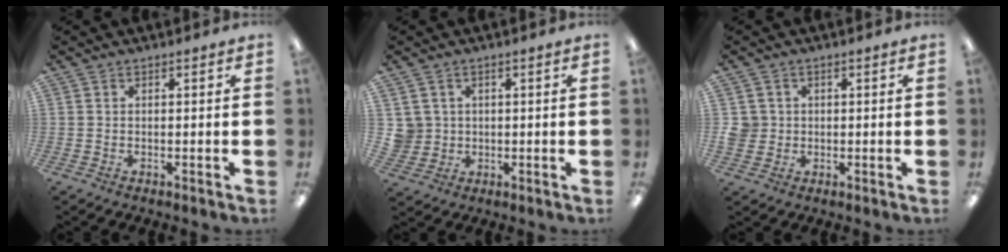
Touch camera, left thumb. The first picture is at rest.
{"total": 3.9, "force": [0.9, 3.8, -0.3], "torque": [0.000, 0.005, 0.018]}
{"total": 3.7, "force": [0.1, 3.7, 0.3], "torque": [-0.004, 0.005, 0.002]}